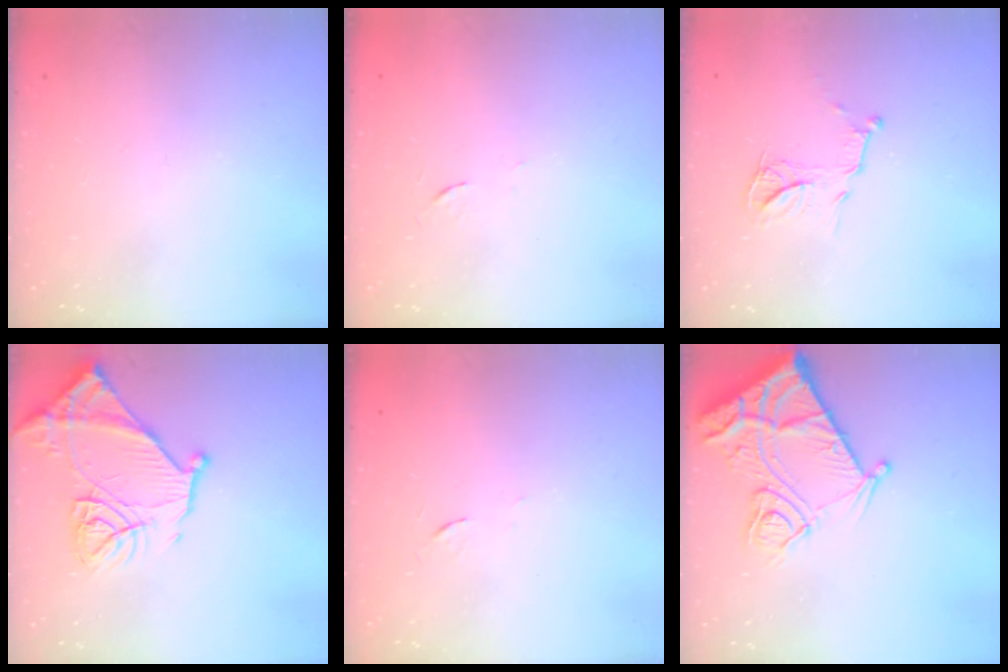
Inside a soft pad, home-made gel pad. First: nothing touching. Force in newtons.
{"total": 3.7, "press": 3.4, "slide": 1.3}
{"total": 11.0, "press": 10.9, "slide": 0.4}
{"total": 14.6, "press": 14.6, "slide": 1.0}
{"total": 3.7, "press": 3.4, "slide": 1.3}
{"total": 13.7, "press": 13.7, "slide": 1.4}